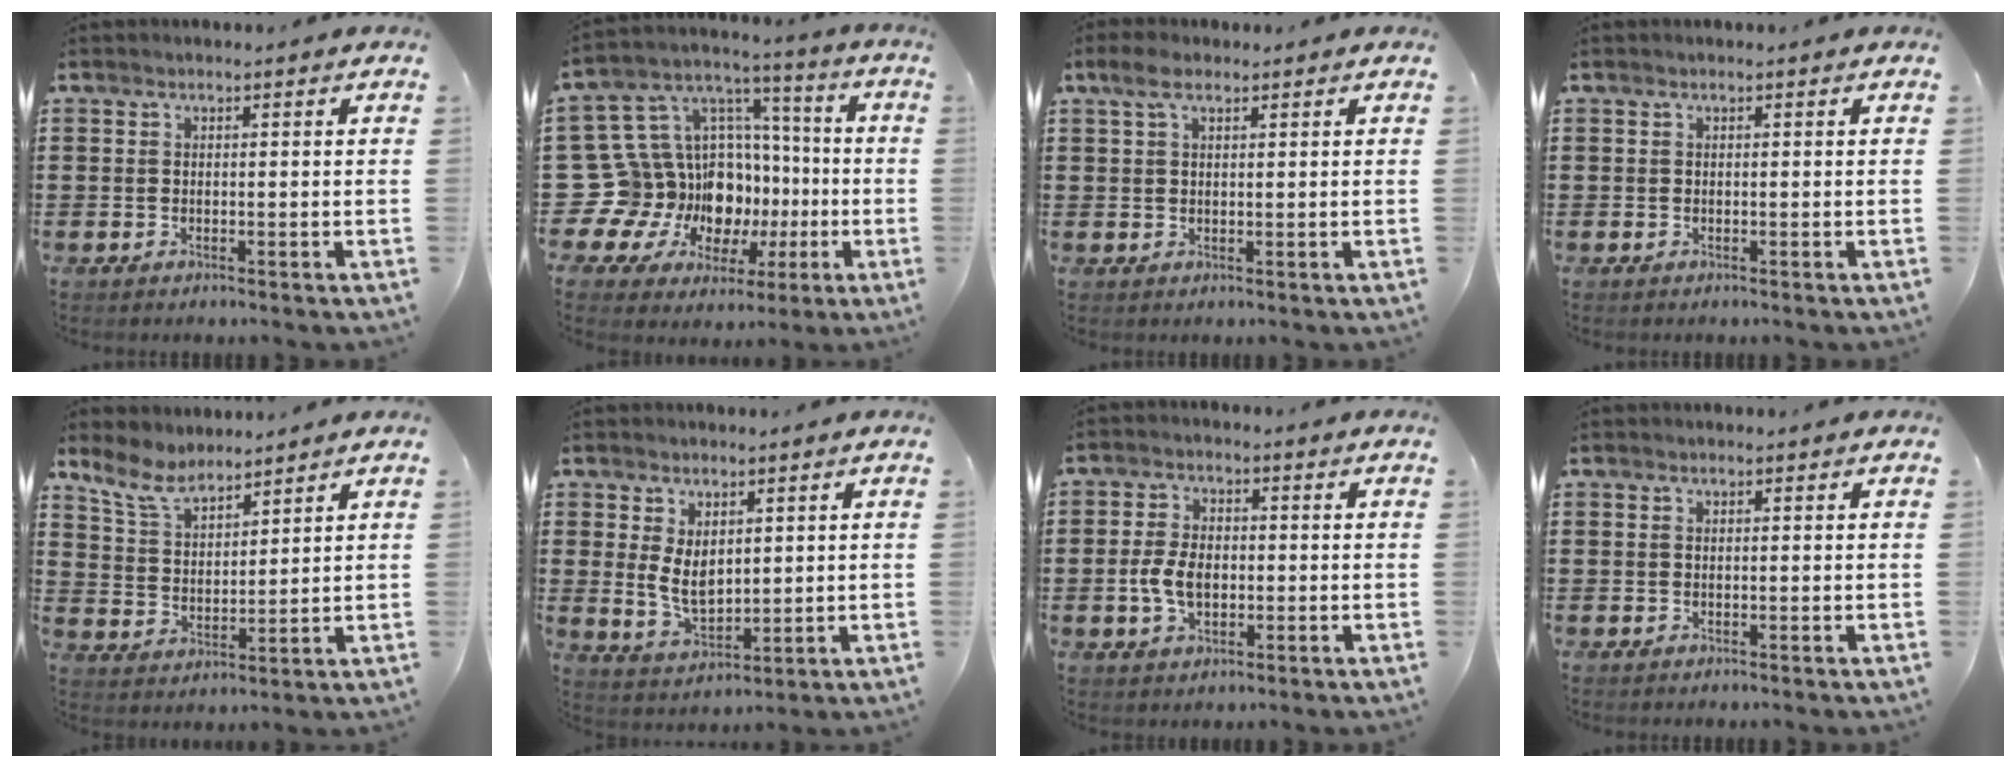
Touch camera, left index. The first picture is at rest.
{"total": 16.5, "force": [-4.7, 14.8, 5.8], "torque": [-0.144, -0.028, -0.036]}
{"total": 3.3, "force": [1.7, 1.5, 2.4], "torque": [-0.052, 0.006, 0.030]}
{"total": 0.0}
{"total": 6.8, "force": [5.9, 2.1, 2.5], "torque": [-0.074, -0.019, 0.110]}
{"total": 5.5, "force": [1.5, 3.3, 4.2], "torque": [-0.078, -0.004, 0.024]}
{"total": 5.5, "force": [-0.8, 3.4, 4.3], "torque": [-0.100, 0.000, -0.019]}
{"total": 0.0}